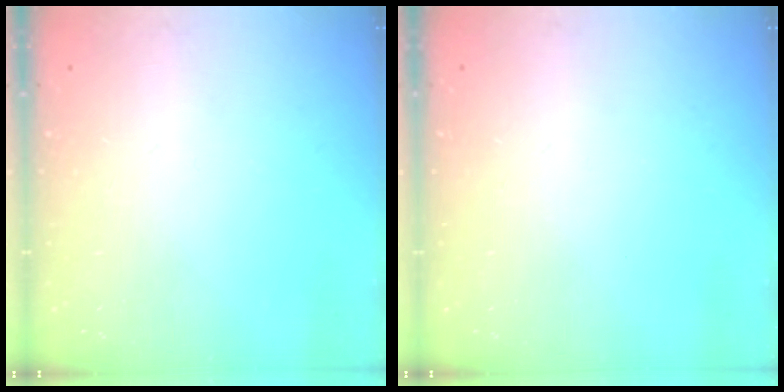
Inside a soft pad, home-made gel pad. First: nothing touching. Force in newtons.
{"total": 0.0}